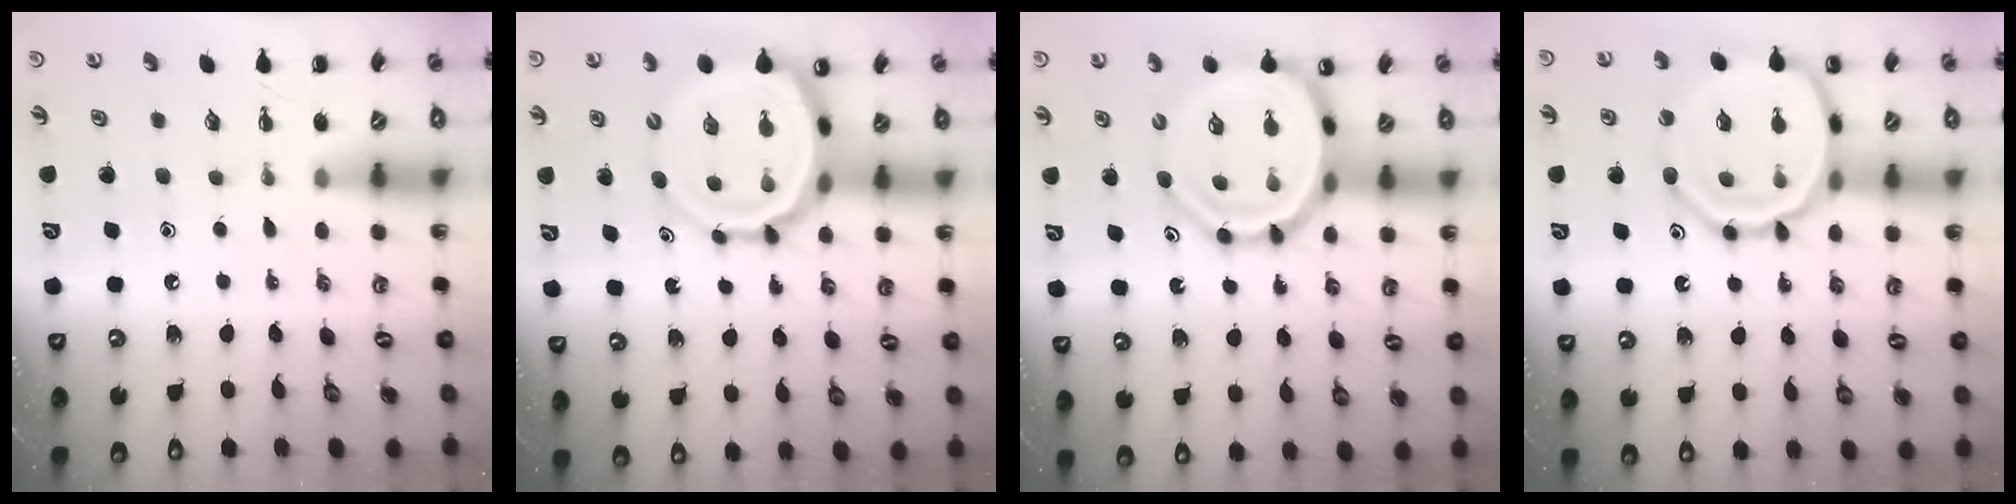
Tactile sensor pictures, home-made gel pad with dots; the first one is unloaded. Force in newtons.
{"total": 12.7, "press": 12.2, "slide": 3.3}
{"total": 13.6, "press": 13.2, "slide": 3.5}
{"total": 17.2, "press": 17.1, "slide": 1.4}